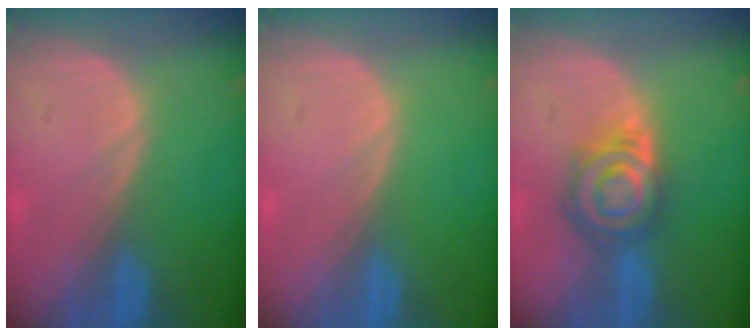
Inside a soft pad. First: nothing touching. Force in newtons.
{"total": 0.0}
{"total": 7.2, "press": 6.7, "slide": 2.8}